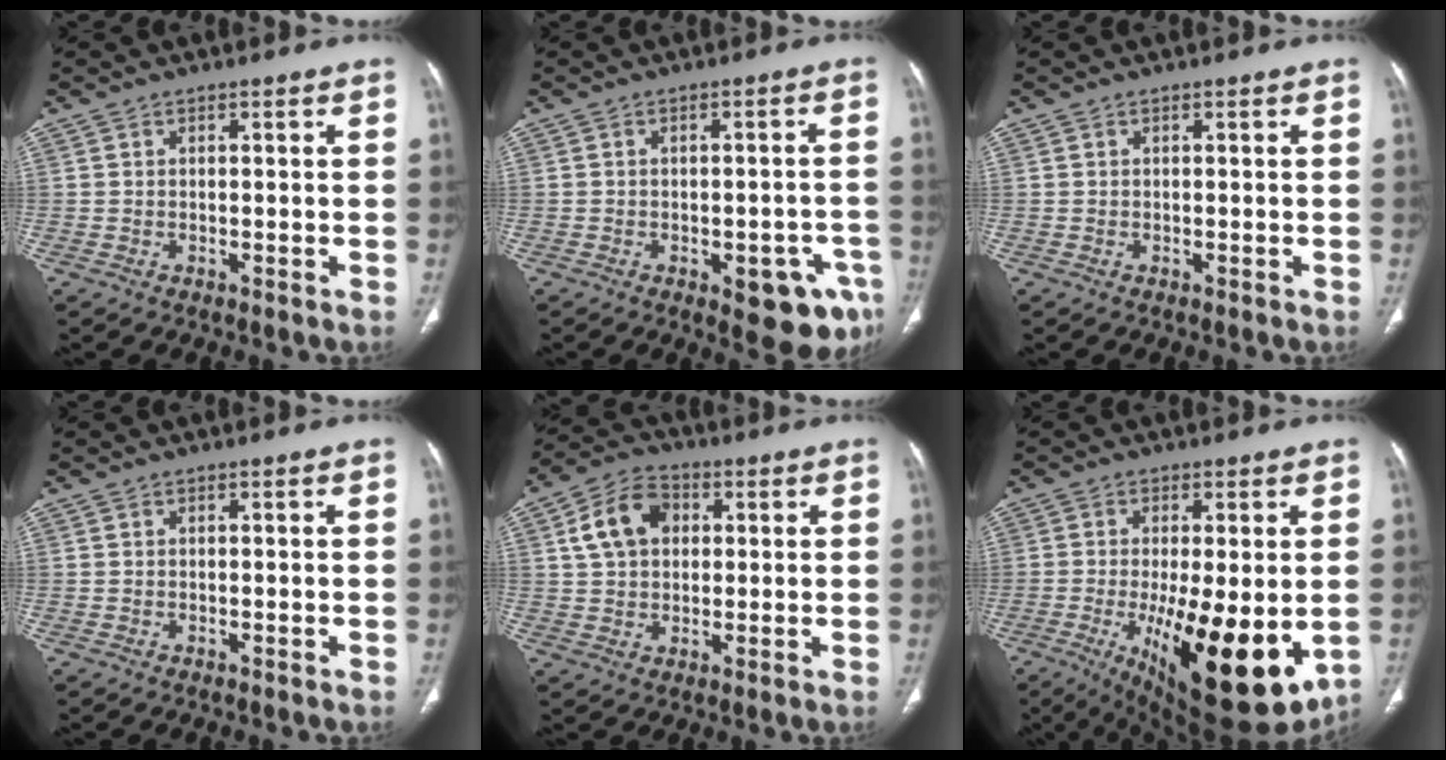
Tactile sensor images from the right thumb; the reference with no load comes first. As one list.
[{"total": 9.9, "force": [-4.8, 4.0, 7.7], "torque": [-0.067, 0.018, -0.053]}, {"total": 0.0}, {"total": 0.0}, {"total": 10.0, "force": [2.5, 7.2, 6.4], "torque": [-0.103, 0.011, 0.040]}, {"total": 21.4, "force": [-4.9, 7.5, 19.4], "torque": [-0.264, -0.037, -0.049]}]